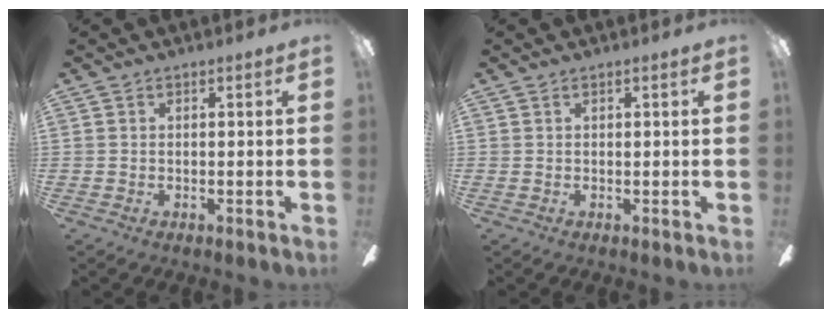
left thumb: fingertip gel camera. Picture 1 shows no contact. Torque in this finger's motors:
{"motor_torque": [0.02, 0.04, 0.07, 0.18, -0.01]}